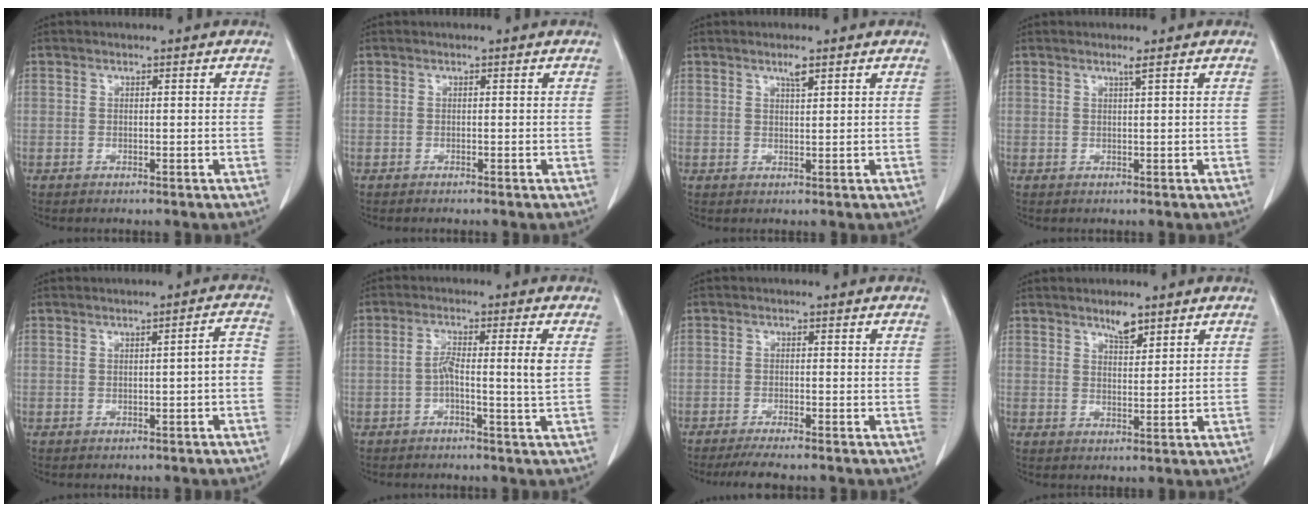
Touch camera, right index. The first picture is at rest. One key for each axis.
{"total": 0.0}
{"total": 1.6, "fx": 1.1, "fy": 0.1, "fz": 1.2, "tx": -0.023, "ty": -0.001, "tz": 0.021}
{"total": 0.8, "fx": 0.5, "fy": -0.3, "fz": 0.6, "tx": -0.019, "ty": -0.007, "tz": 0.013}
{"total": 2.6, "fx": -0.7, "fy": 0.3, "fz": 2.4, "tx": -0.029, "ty": 0.007, "tz": -0.011}
{"total": 4.7, "fx": -0.4, "fy": -0.5, "fz": 4.7, "tx": -0.088, "ty": 0.008, "tz": -0.008}
{"total": 5.2, "fx": -4.5, "fy": 0.2, "fz": 2.6, "tx": -0.035, "ty": -0.012, "tz": -0.072}
{"total": 3.2, "fx": 2.5, "fy": 0.9, "fz": 1.8, "tx": -0.034, "ty": -0.003, "tz": 0.042}